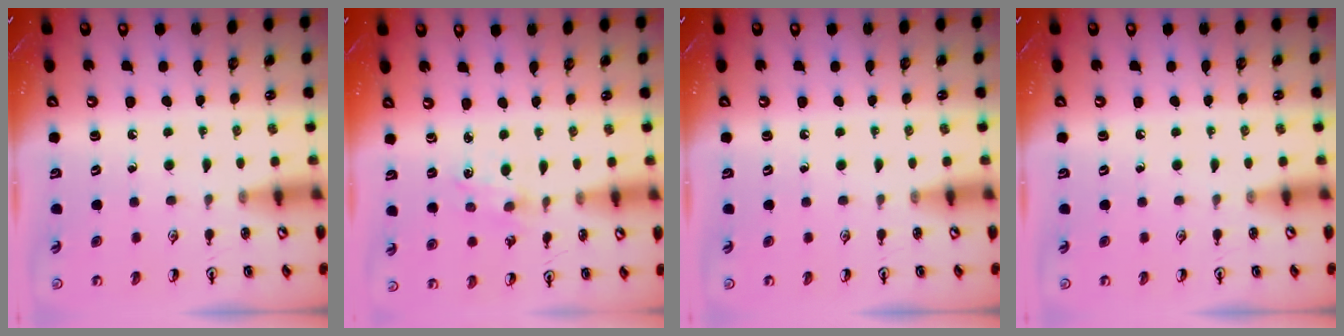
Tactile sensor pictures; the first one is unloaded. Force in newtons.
{"total": 0.7, "press": 0.7, "slide": 0.2}
{"total": 0.0}
{"total": 0.0}